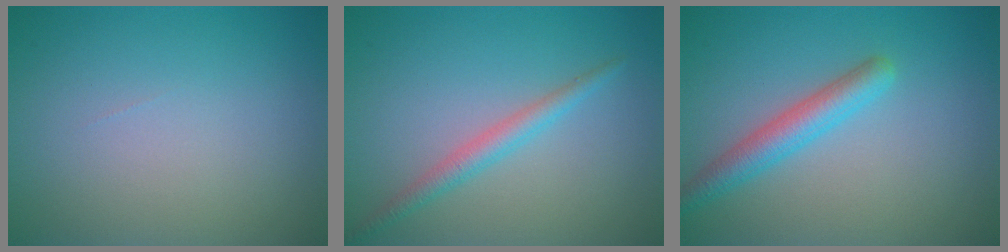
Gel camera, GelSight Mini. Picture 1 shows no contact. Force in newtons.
{"total": 2.0, "press": 2.0, "slide": 0.1}
{"total": 3.2, "press": 3.2, "slide": 0.1}